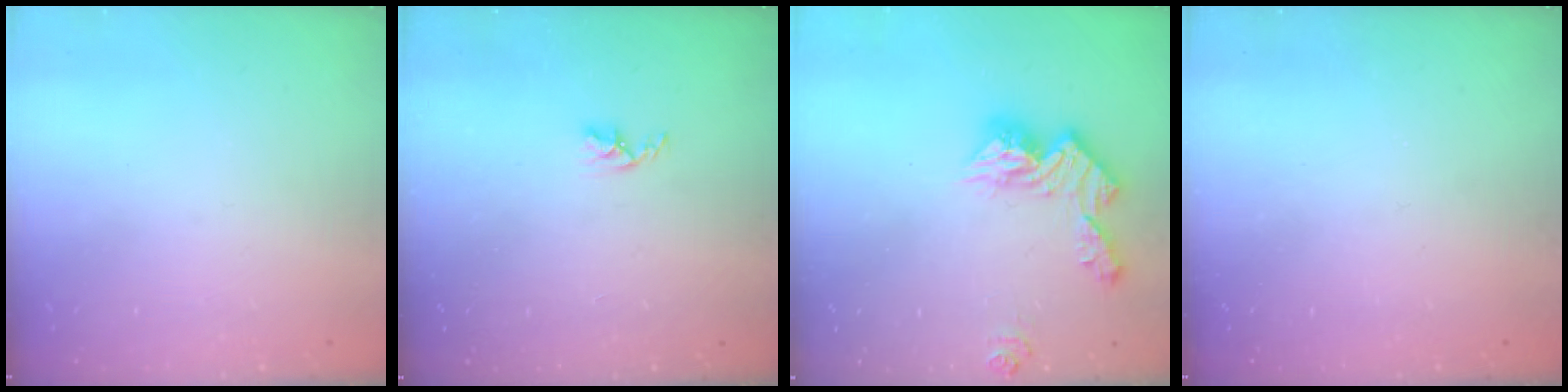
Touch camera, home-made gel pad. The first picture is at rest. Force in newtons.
{"total": 2.5, "press": 2.5, "slide": 0.4}
{"total": 12.6, "press": 12.6, "slide": 1.0}
{"total": 0.0}